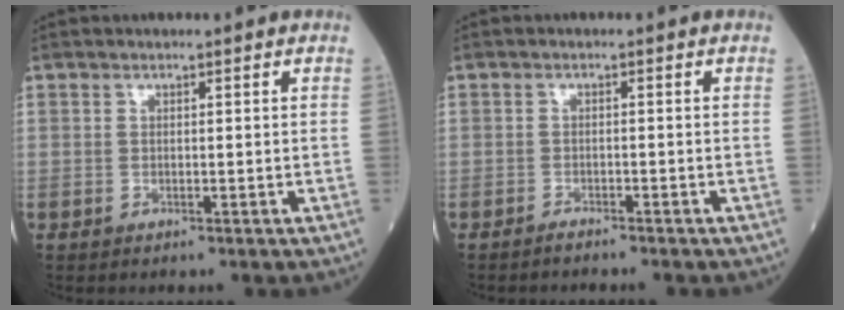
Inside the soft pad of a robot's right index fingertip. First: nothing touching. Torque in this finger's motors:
{"motor_torque": [-0.05, 0.04, -0.05, 0.01]}